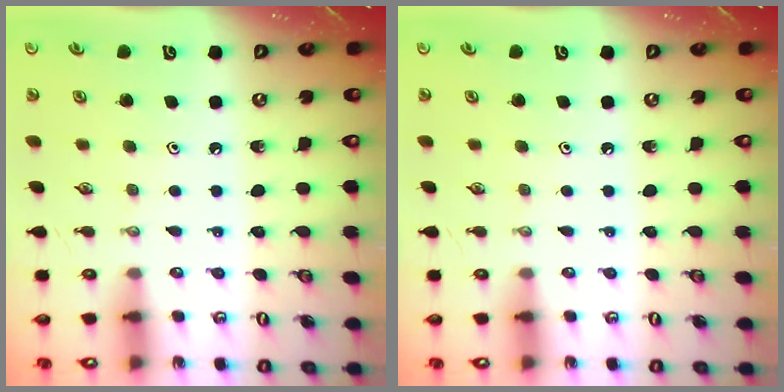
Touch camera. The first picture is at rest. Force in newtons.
{"total": 0.0}